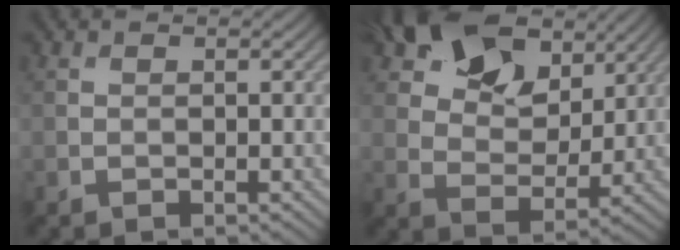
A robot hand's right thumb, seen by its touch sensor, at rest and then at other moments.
{"total": 12.7, "force": [7.8, 7.4, 6.8], "torque": [-0.125, 0.009, 0.125]}